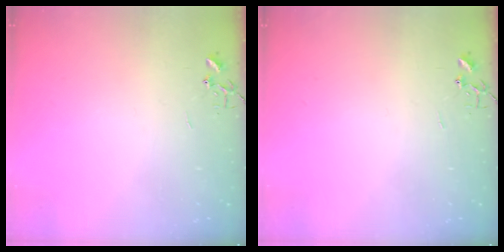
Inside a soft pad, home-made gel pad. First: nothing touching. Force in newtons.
{"total": 0.0}